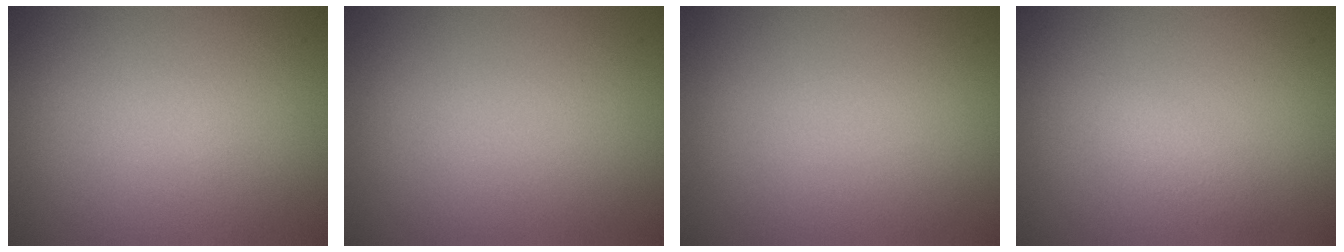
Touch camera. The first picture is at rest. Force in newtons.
{"total": 0.0}
{"total": 0.0}
{"total": 1.2, "press": 1.2, "slide": 0.1}